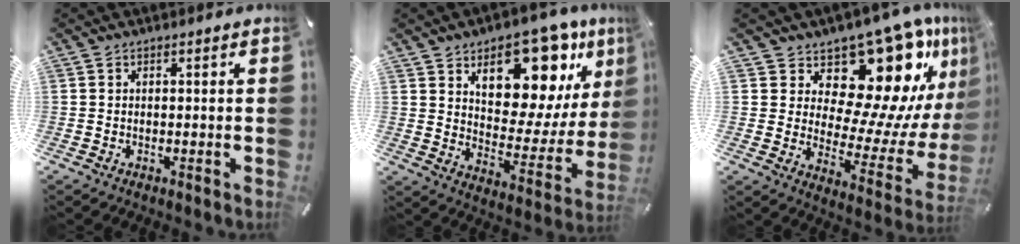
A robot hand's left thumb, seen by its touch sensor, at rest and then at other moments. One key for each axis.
{"total": 18.9, "fx": 12.0, "fy": 10.3, "fz": 10.4, "tx": -0.137, "ty": -0.085, "tz": 0.203}
{"total": 19.4, "fx": 13.3, "fy": 9.5, "fz": 10.6, "tx": -0.124, "ty": -0.131, "tz": 0.219}